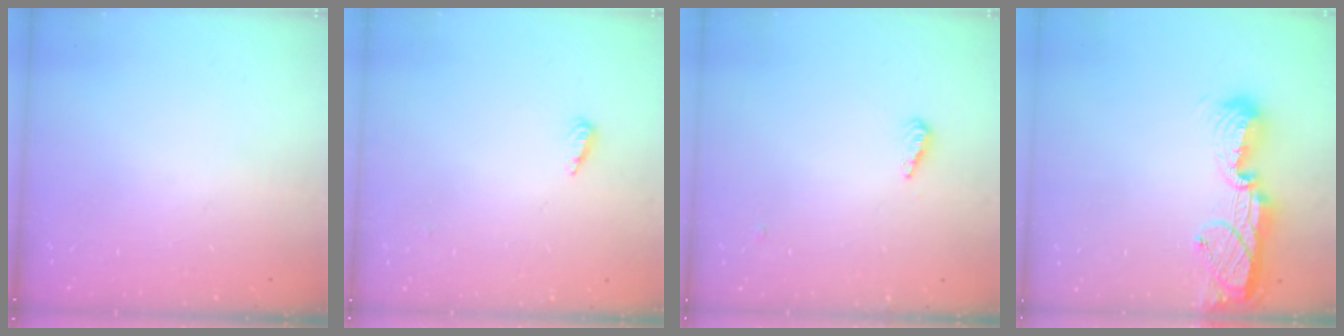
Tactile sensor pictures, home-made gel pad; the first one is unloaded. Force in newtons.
{"total": 3.9, "press": 3.8, "slide": 0.6}
{"total": 3.5, "press": 3.5, "slide": 0.4}
{"total": 12.5, "press": 12.4, "slide": 1.0}